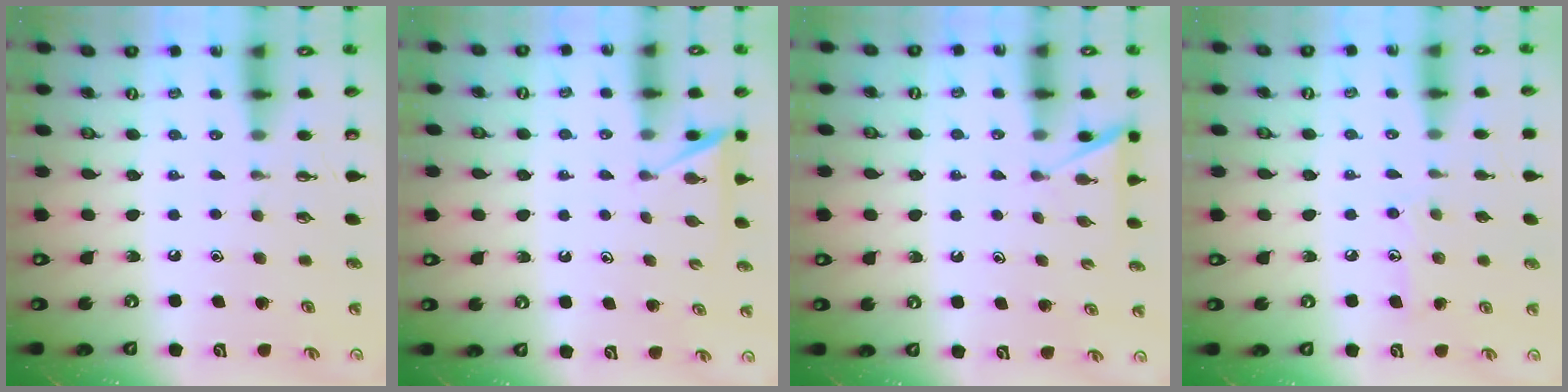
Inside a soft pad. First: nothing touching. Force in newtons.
{"total": 3.0, "press": 3.0, "slide": 0.4}
{"total": 2.7, "press": 2.7, "slide": 0.2}
{"total": 7.0, "press": 7.0, "slide": 0.6}